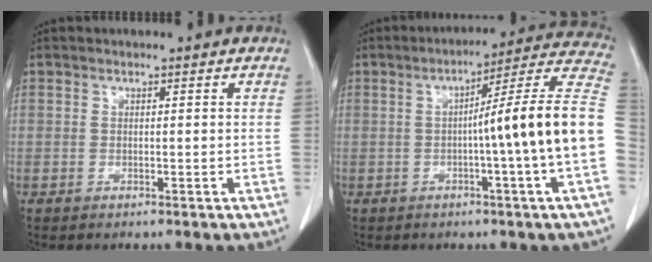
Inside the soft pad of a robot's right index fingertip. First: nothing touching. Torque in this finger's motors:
{"motor_torque": [1.77, -0.37, 0.92, 0.20]}